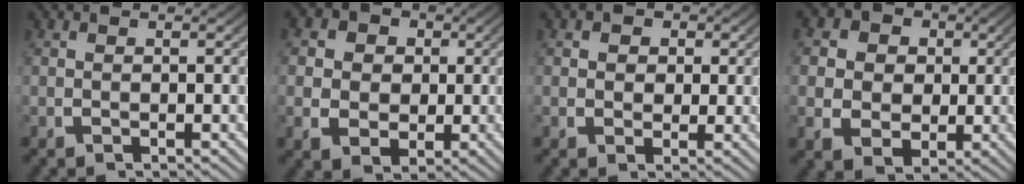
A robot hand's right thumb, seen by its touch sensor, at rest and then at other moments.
{"total": 8.8, "force": [0.8, 7.5, 4.5], "torque": [-0.084, -0.029, 0.019]}
{"total": 2.5, "force": [0.6, 2.2, 1.0], "torque": [-0.009, -0.015, 0.012]}
{"total": 10.3, "force": [1.0, 8.7, 5.4], "torque": [-0.106, -0.033, 0.022]}